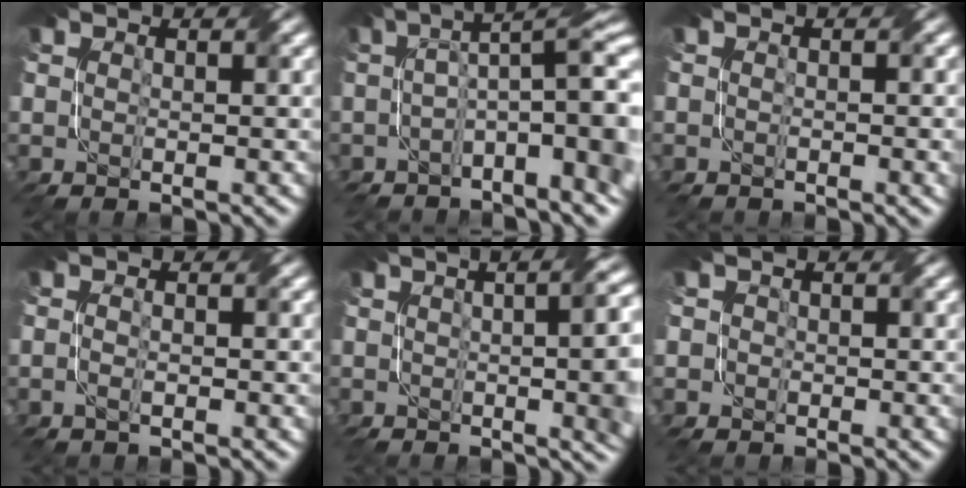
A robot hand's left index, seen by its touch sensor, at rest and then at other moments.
{"total": 8.0, "force": [-2.0, 1.9, 7.5], "torque": [-0.107, 0.006, -0.016]}
{"total": 1.6, "force": [-1.6, -0.3, -0.1], "torque": [0.003, -0.005, -0.008]}
{"total": 1.7, "force": [-1.7, -0.1, -0.1], "torque": [0.000, -0.002, -0.013]}
{"total": 11.8, "force": [-0.2, 5.1, 10.7], "torque": [-0.060, 0.032, -0.005]}
{"total": 1.7, "force": [-1.1, 0.8, -1.0], "torque": [0.022, -0.002, -0.004]}